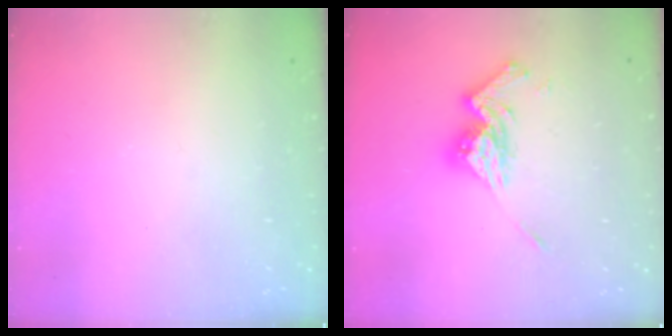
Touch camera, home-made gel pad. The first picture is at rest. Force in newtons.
{"total": 13.5, "press": 13.4, "slide": 1.2}